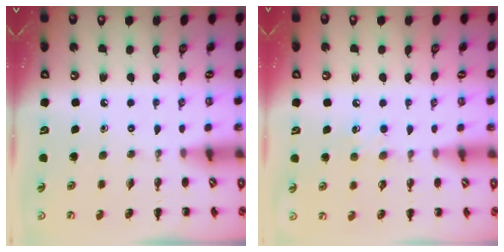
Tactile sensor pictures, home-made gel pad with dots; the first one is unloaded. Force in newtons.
{"total": 4.8, "press": 4.6, "slide": 1.5}